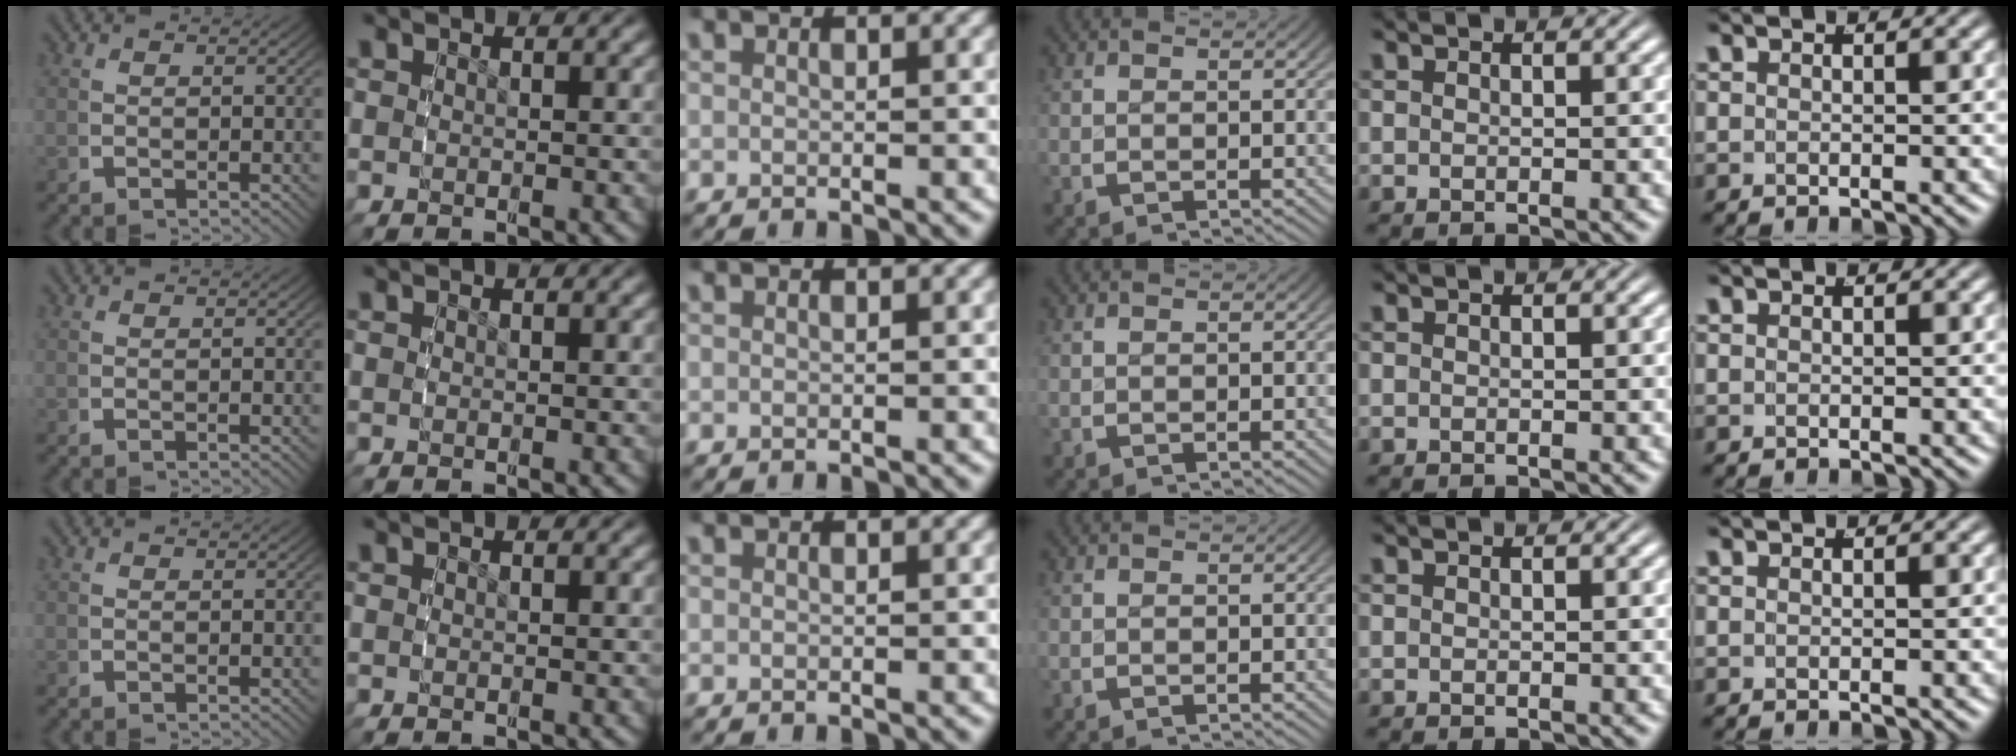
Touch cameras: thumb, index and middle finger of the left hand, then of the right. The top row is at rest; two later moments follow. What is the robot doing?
{"motion": "grasp_and_lifting", "object": "bottle cap"}